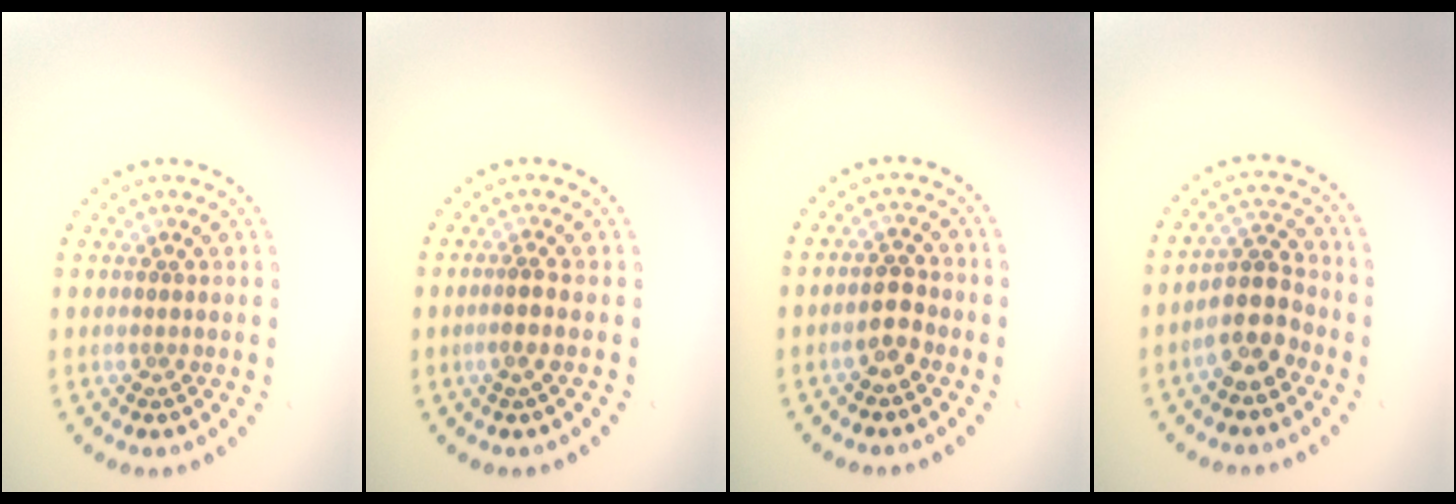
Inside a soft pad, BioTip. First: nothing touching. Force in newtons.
{"total": 1.4, "press": 1.1, "slide": 0.9}
{"total": 2.2, "press": 2.2, "slide": 0.5}
{"total": 4.3, "press": 3.9, "slide": 1.7}